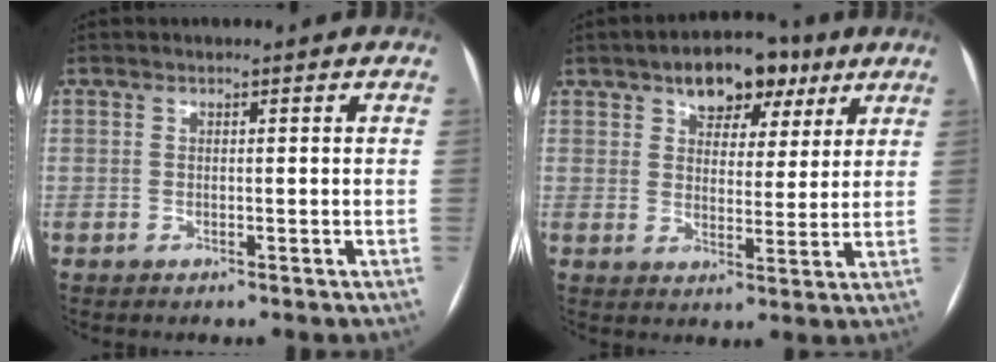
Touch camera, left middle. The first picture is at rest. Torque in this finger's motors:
{"motor_torque": [0.70, -0.70, 0.38, 0.07]}